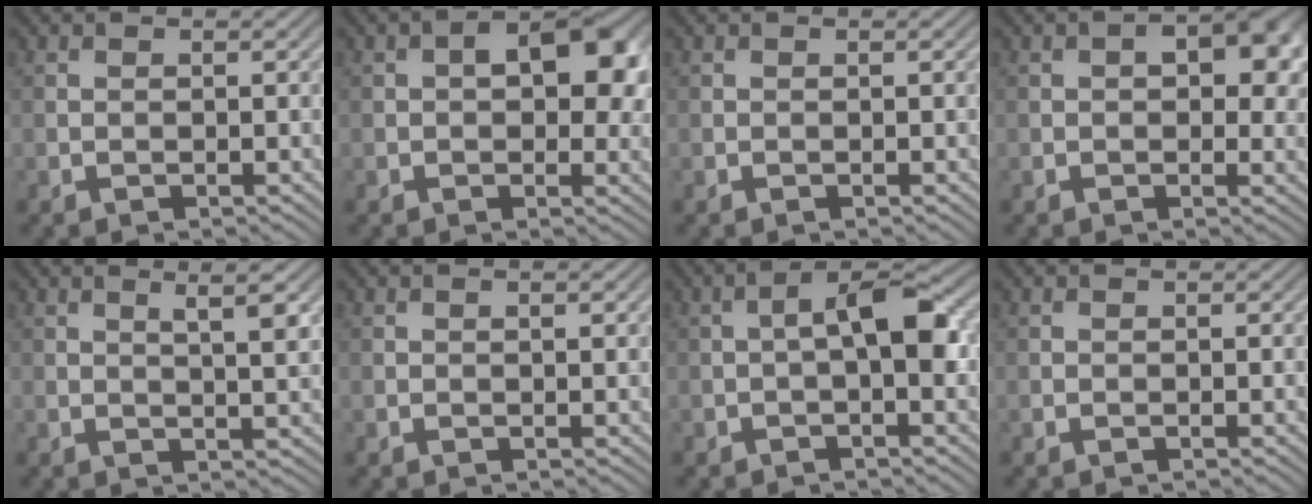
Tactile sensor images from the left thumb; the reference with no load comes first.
{"total": 6.7, "force": [1.1, 4.0, 5.3], "torque": [-0.065, 0.002, 0.012]}
{"total": 0.0}
{"total": 5.7, "force": [1.1, 3.3, 4.5], "torque": [-0.051, -0.003, 0.013]}
{"total": 3.7, "force": [1.8, 0.5, 3.2], "torque": [-0.049, -0.004, 0.035]}
{"total": 0.7, "force": [0.3, 0.1, 0.7], "torque": [-0.009, 0.002, 0.005]}
{"total": 5.3, "force": [-0.3, 1.7, 5.0], "torque": [-0.079, 0.018, -0.013]}
{"total": 0.0}